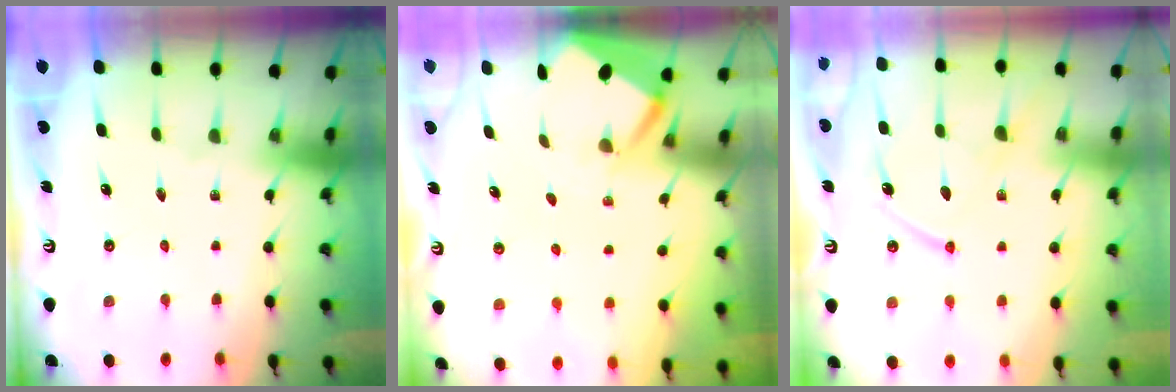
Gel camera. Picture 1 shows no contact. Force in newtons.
{"total": 2.8, "press": 2.8, "slide": 0.3}
{"total": 12.3, "press": 12.3, "slide": 1.3}